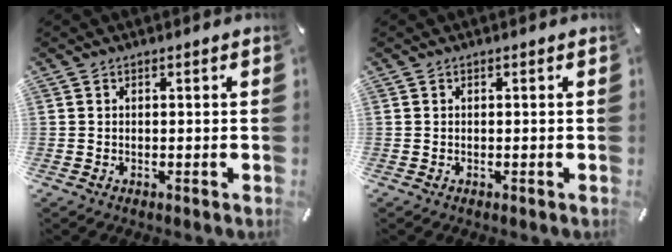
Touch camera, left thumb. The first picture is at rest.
{"total": 0.0}